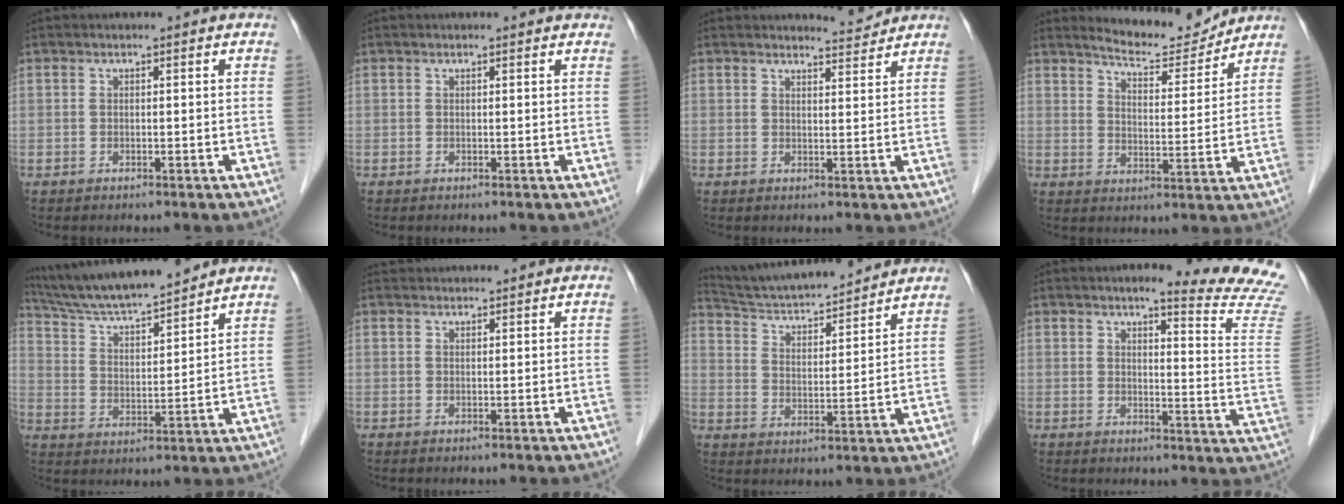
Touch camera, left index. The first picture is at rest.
{"total": 1.1, "force": [1.1, 0.3, 0.2], "torque": [-0.014, 0.002, 0.007]}
{"total": 2.6, "force": [2.6, -0.2, -0.5], "torque": [-0.004, -0.016, 0.038]}
{"total": 8.3, "force": [8.1, 1.0, 1.2], "torque": [-0.027, -0.012, 0.123]}
{"total": 14.6, "force": [13.3, 0.9, 5.9], "torque": [-0.109, 0.012, 0.231]}
{"total": 3.5, "force": [3.5, 0.4, 0.5], "torque": [-0.007, 0.033, 0.052]}
{"total": 16.0, "force": [14.9, 1.6, 5.4], "torque": [-0.096, 0.011, 0.238]}
{"total": 13.4, "force": [12.7, -0.9, 4.3], "torque": [-0.048, -0.099, 0.122]}